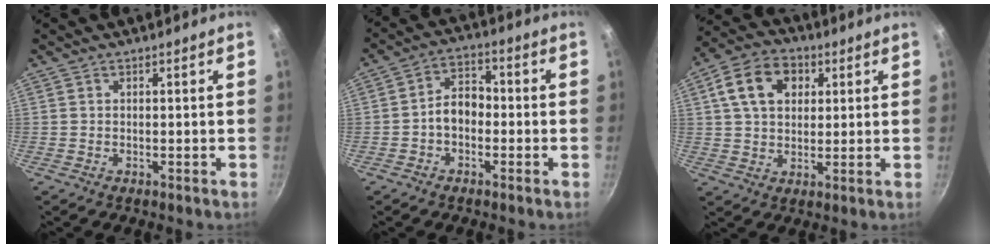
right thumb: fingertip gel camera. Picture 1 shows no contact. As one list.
[{"total": 6.2, "force": [-1.4, 4.3, 4.2], "torque": [-0.046, 0.032, -0.035]}, {"total": 12.0, "force": [3.7, 8.6, 7.4], "torque": [-0.112, 0.009, 0.050]}]